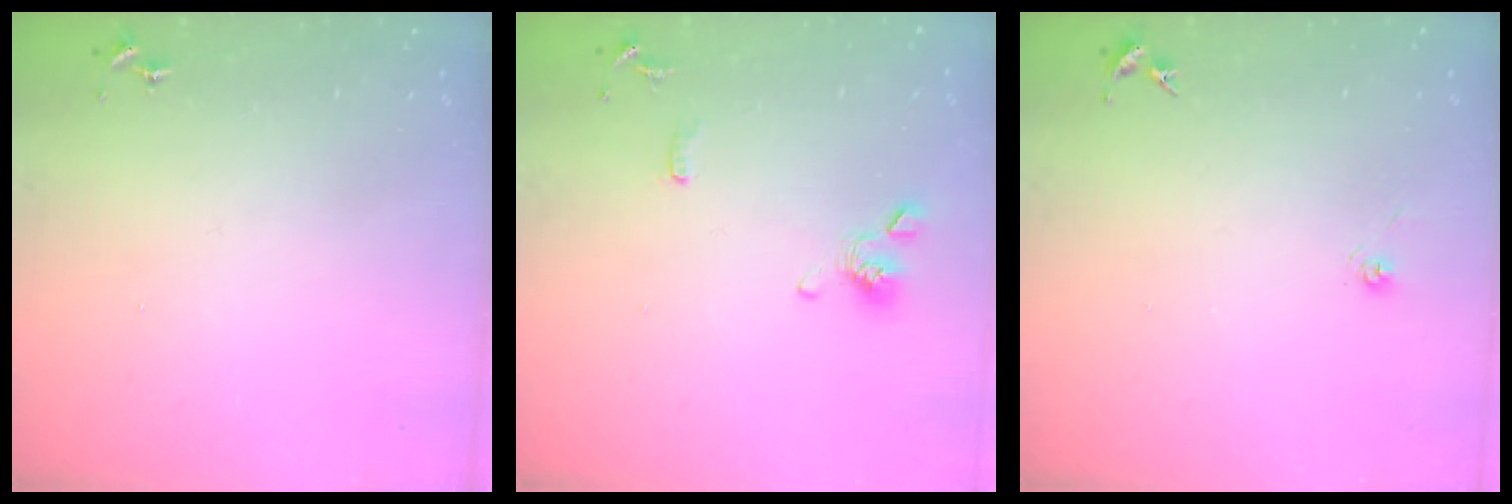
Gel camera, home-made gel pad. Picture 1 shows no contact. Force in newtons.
{"total": 10.8, "press": 10.6, "slide": 2.0}
{"total": 3.3, "press": 2.8, "slide": 1.7}